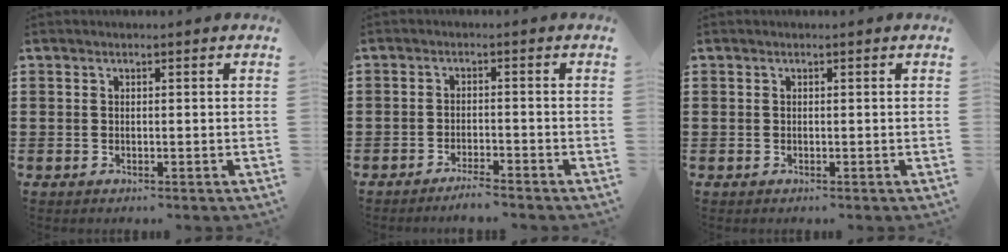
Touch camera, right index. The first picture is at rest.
{"total": 2.5, "force": [-2.4, -0.3, 0.7], "torque": [-0.016, -0.002, -0.047]}
{"total": 0.0}